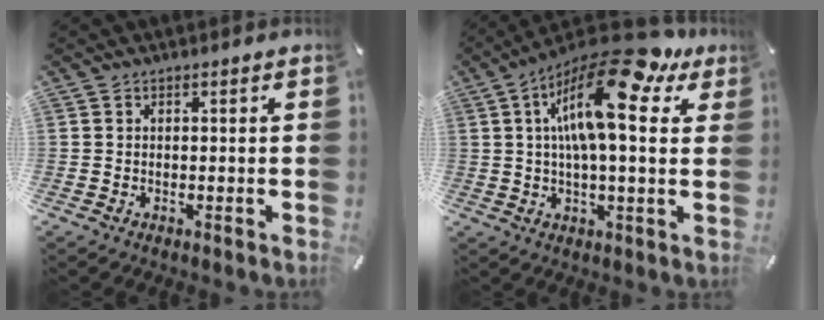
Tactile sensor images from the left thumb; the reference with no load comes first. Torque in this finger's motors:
{"motor_torque": [1.52, 1.44, 1.99, -0.78, 0.36]}